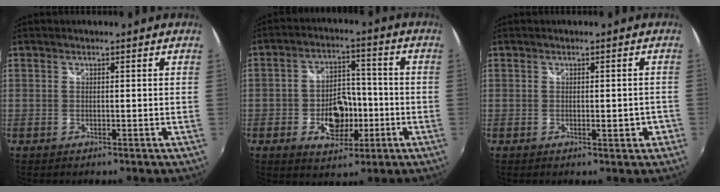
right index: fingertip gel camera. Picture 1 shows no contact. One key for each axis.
{"total": 9.6, "fx": -3.1, "fy": 6.1, "fz": 6.7, "tx": -0.127, "ty": 0.018, "tz": -0.036}
{"total": 2.6, "fx": -1.1, "fy": 1.1, "fz": 2.2, "tx": -0.029, "ty": 0.004, "tz": -0.007}